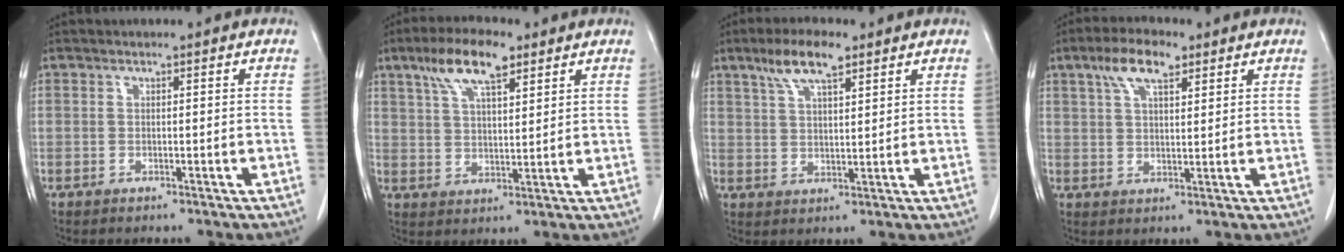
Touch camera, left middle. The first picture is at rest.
{"total": 9.0, "force": [5.5, 2.7, 6.6], "torque": [-0.130, 0.015, 0.102]}
{"total": 7.0, "force": [4.6, 1.7, 5.0], "torque": [-0.103, 0.012, 0.086]}
{"total": 6.5, "force": [3.9, 2.3, 4.7], "torque": [-0.097, 0.015, 0.070]}